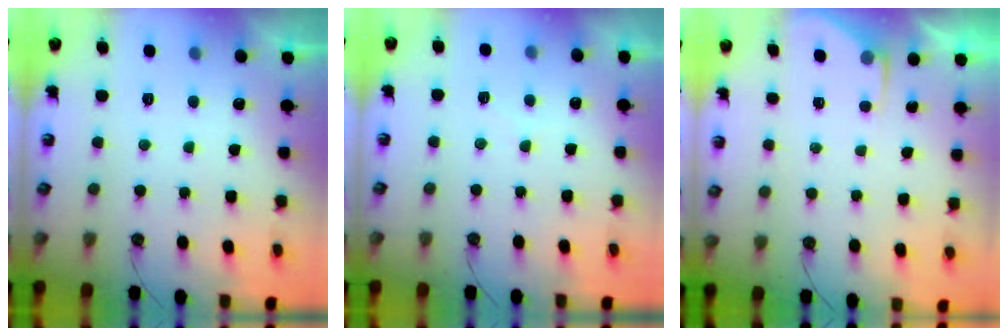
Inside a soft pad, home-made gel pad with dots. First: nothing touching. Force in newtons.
{"total": 3.1, "press": 3.1, "slide": 0.5}
{"total": 2.9, "press": 2.9, "slide": 0.5}